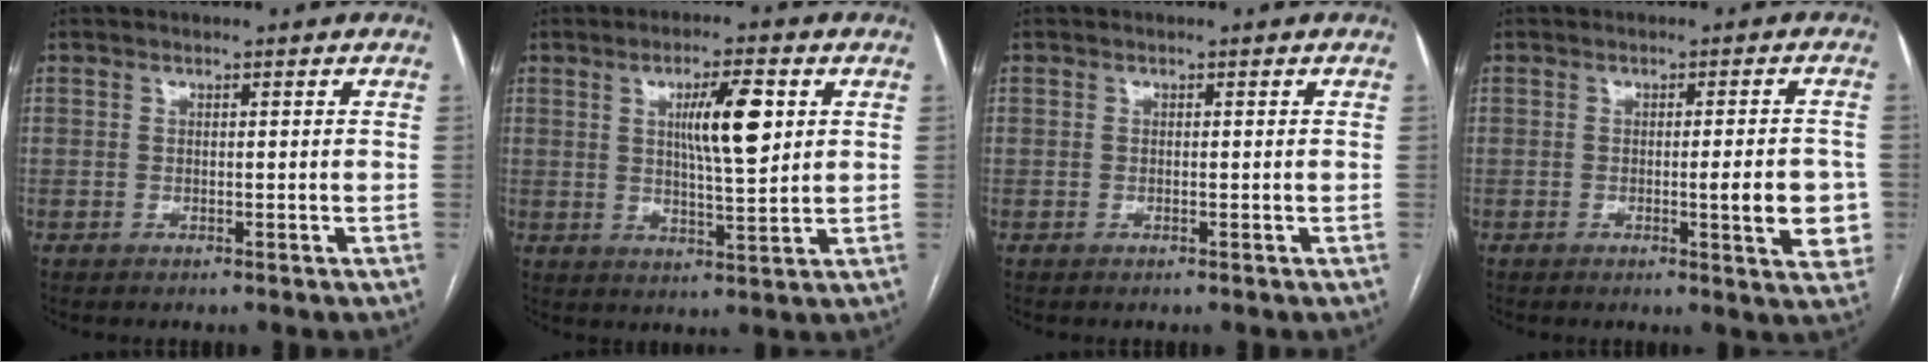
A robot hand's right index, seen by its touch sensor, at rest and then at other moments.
{"total": 8.3, "force": [2.4, 1.2, 7.9], "torque": [-0.132, 0.003, 0.042]}
{"total": 0.0}
{"total": 6.5, "force": [-1.2, 1.2, 6.3], "torque": [-0.069, -0.004, -0.015]}